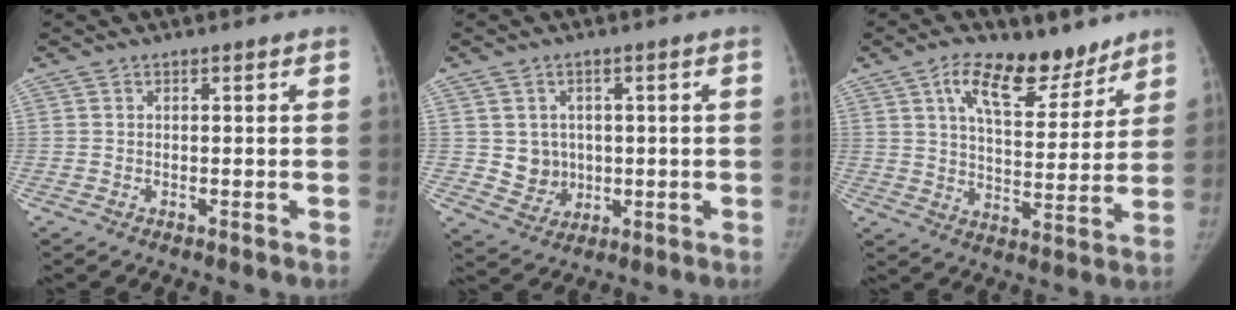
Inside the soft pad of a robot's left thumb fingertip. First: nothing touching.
{"total": 5.8, "force": [0.5, 5.4, 2.1], "torque": [-0.006, -0.002, 0.019]}
{"total": 14.0, "force": [9.3, 6.8, 8.0], "torque": [-0.089, -0.049, 0.151]}